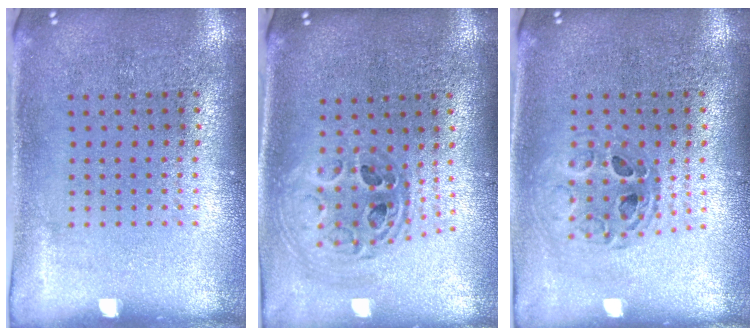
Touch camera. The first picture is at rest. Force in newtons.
{"total": 1.0, "press": 1.0, "slide": 0.2}
{"total": 0.8, "press": 0.7, "slide": 0.2}